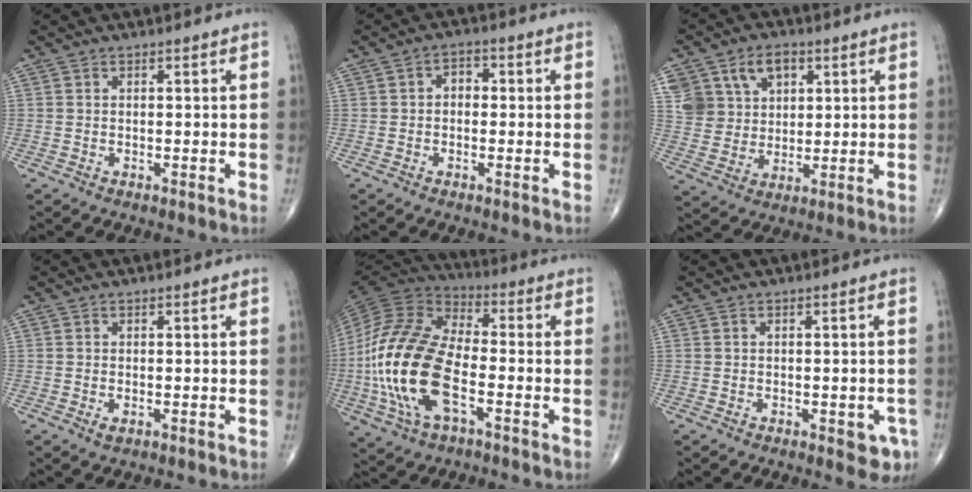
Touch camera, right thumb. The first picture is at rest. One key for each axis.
{"total": 3.0, "fx": 0.0, "fy": 2.2, "fz": 2.1, "tx": -0.016, "ty": 0.014, "tz": -0.008}
{"total": 11.6, "fx": 4.9, "fy": 8.9, "fz": 5.7, "tx": -0.073, "ty": -0.006, "tz": 0.098}
{"total": 1.2, "fx": -0.4, "fy": 0.6, "fz": 0.9, "tx": -0.018, "ty": -0.003, "tz": -0.006}
{"total": 21.5, "fx": -5.0, "fy": 10.6, "fz": 18.0, "tx": -0.384, "ty": 0.017, "tz": -0.096}
{"total": 3.9, "fx": -1.6, "fy": 2.0, "fz": 3.0, "tx": -0.014, "ty": 0.003, "tz": -0.016}